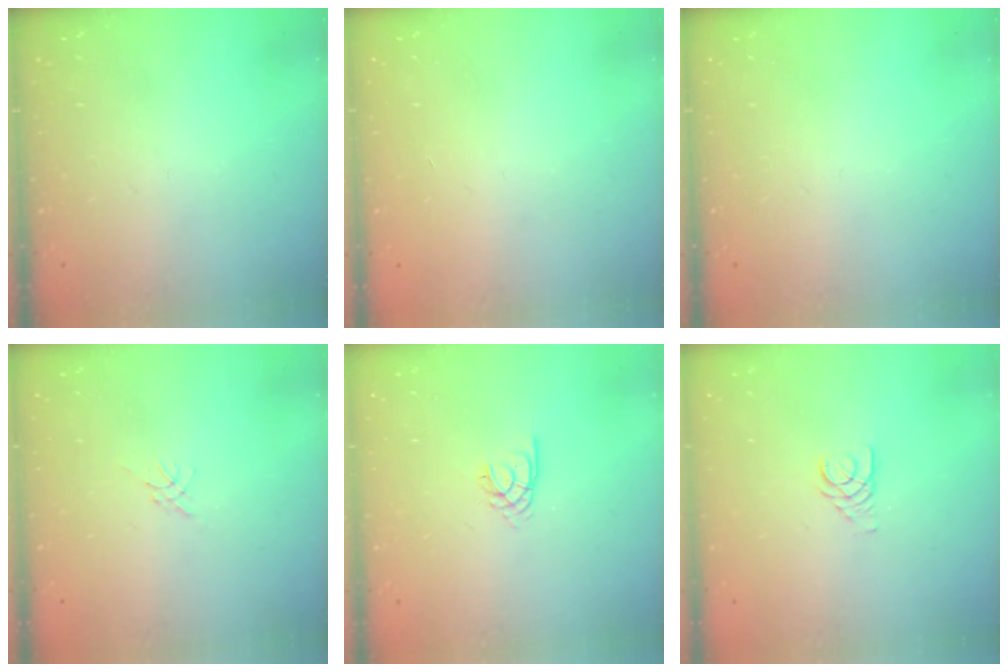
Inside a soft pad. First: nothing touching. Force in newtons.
{"total": 0.9, "press": 0.8, "slide": 0.2}
{"total": 0.0}
{"total": 0.0}
{"total": 2.8, "press": 2.7, "slide": 0.3}
{"total": 2.7, "press": 2.7, "slide": 0.2}